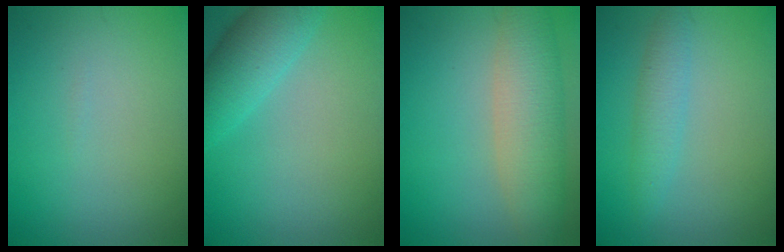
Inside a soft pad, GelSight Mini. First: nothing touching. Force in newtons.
{"total": 4.5, "press": 4.5, "slide": 0.3}
{"total": 5.8, "press": 5.8, "slide": 0.5}
{"total": 2.3, "press": 2.3, "slide": 0.1}